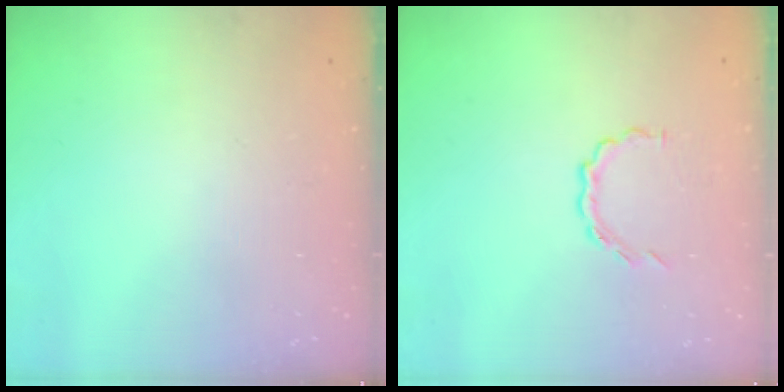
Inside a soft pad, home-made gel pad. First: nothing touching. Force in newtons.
{"total": 3.4, "press": 3.2, "slide": 1.1}